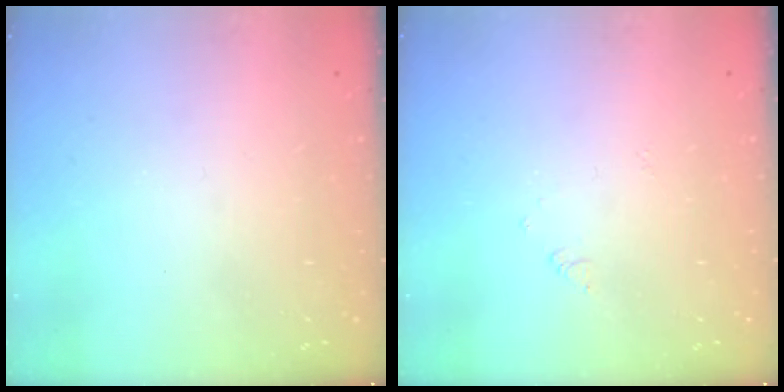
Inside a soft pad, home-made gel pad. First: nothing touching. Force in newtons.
{"total": 3.0, "press": 3.0, "slide": 0.4}